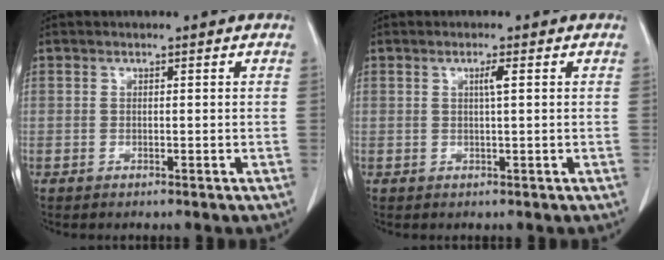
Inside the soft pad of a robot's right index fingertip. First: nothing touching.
{"total": 1.5, "force": [0.4, -0.2, 1.5], "torque": [-0.027, 0.001, 0.006]}